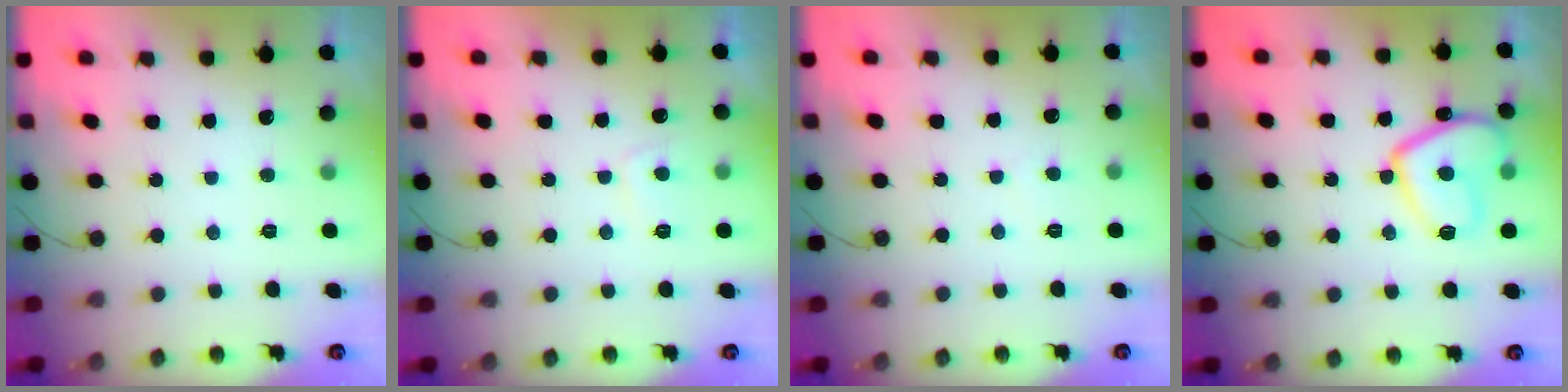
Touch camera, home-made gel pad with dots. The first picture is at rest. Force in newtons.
{"total": 2.9, "press": 2.8, "slide": 0.6}
{"total": 2.9, "press": 2.9, "slide": 0.3}
{"total": 12.6, "press": 12.6, "slide": 1.2}